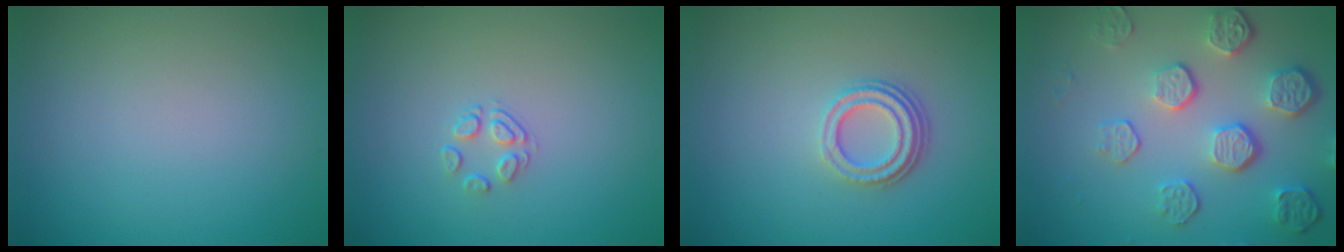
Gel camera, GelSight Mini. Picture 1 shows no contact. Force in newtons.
{"total": 1.5, "press": 0.8, "slide": 1.3}
{"total": 3.1, "press": 2.2, "slide": 2.2}
{"total": 5.6, "press": 3.9, "slide": 4.0}